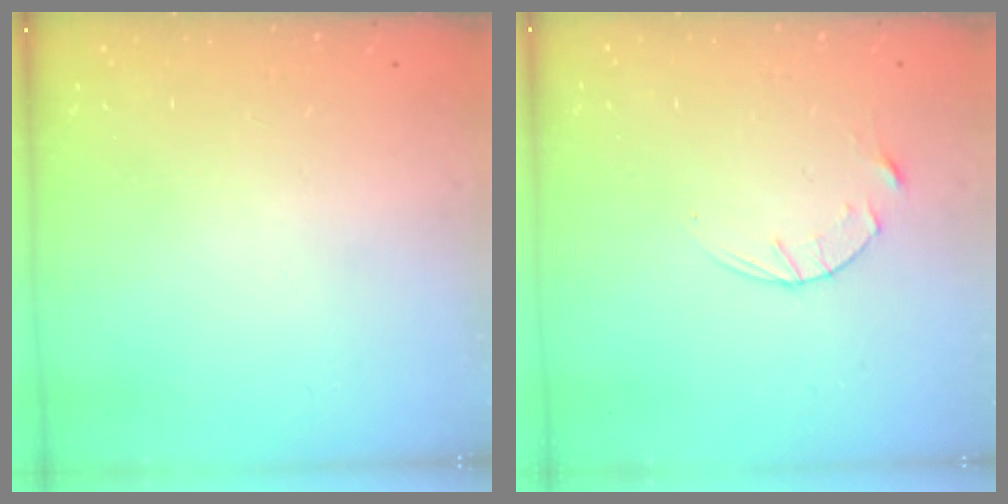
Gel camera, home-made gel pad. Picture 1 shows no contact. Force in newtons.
{"total": 3.2, "press": 3.2, "slide": 0.4}